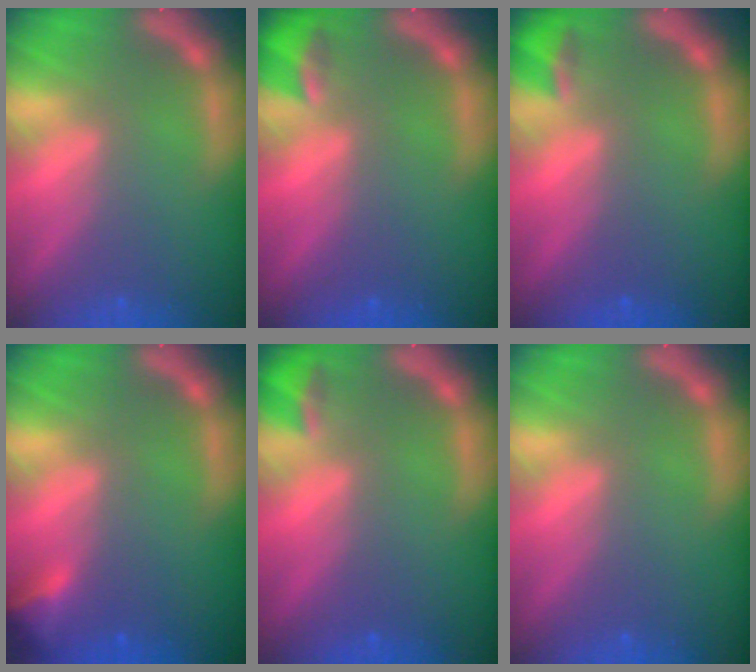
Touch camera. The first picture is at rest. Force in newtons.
{"total": 2.4}
{"total": 1.9}
{"total": 2.4}
{"total": 1.9}
{"total": 0.0}